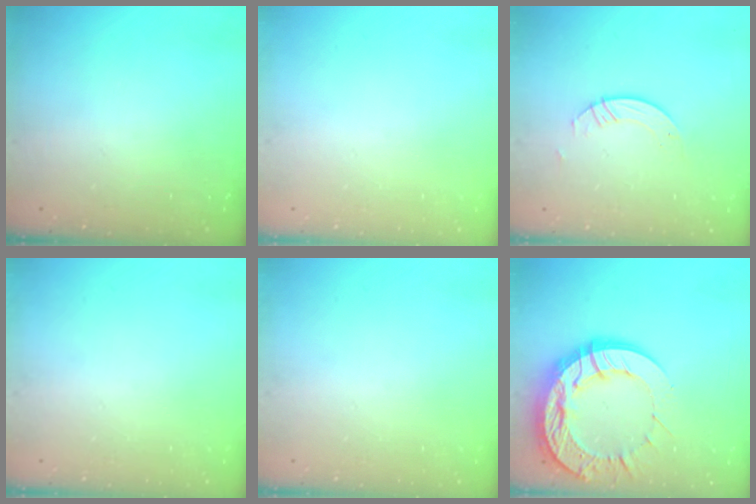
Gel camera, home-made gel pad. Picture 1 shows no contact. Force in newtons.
{"total": 0.0}
{"total": 2.2, "press": 2.2, "slide": 0.2}
{"total": 0.0}
{"total": 0.0}
{"total": 20.5, "press": 20.4, "slide": 1.7}